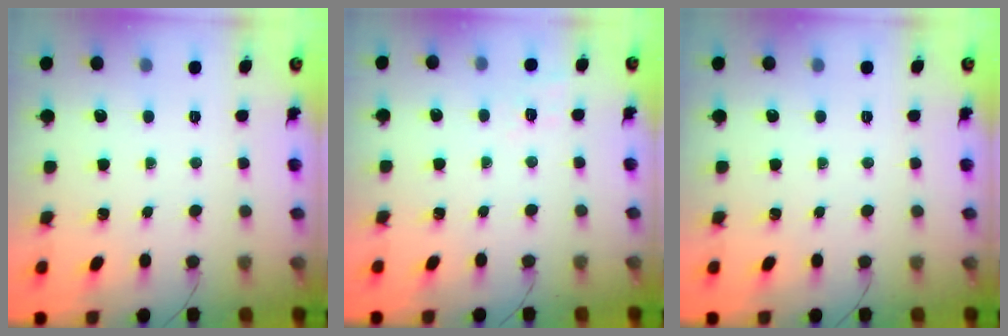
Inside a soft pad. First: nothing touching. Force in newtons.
{"total": 7.7, "press": 7.5, "slide": 1.9}
{"total": 0.0}